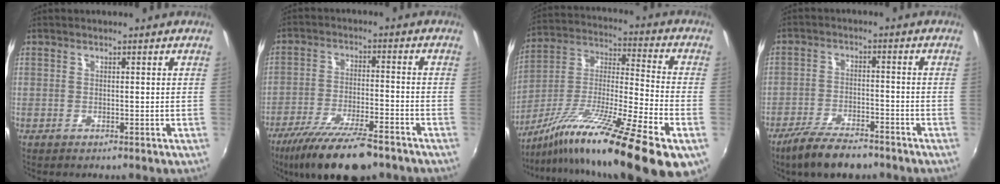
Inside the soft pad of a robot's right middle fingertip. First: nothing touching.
{"total": 15.5, "force": [-11.8, 3.8, 9.3], "torque": [-0.191, -0.031, -0.197]}
{"total": 25.9, "force": [-15.5, 2.5, 20.6], "torque": [-0.318, -0.033, -0.268]}
{"total": 11.7, "force": [-8.9, 4.0, 6.3], "torque": [-0.139, -0.018, -0.152]}